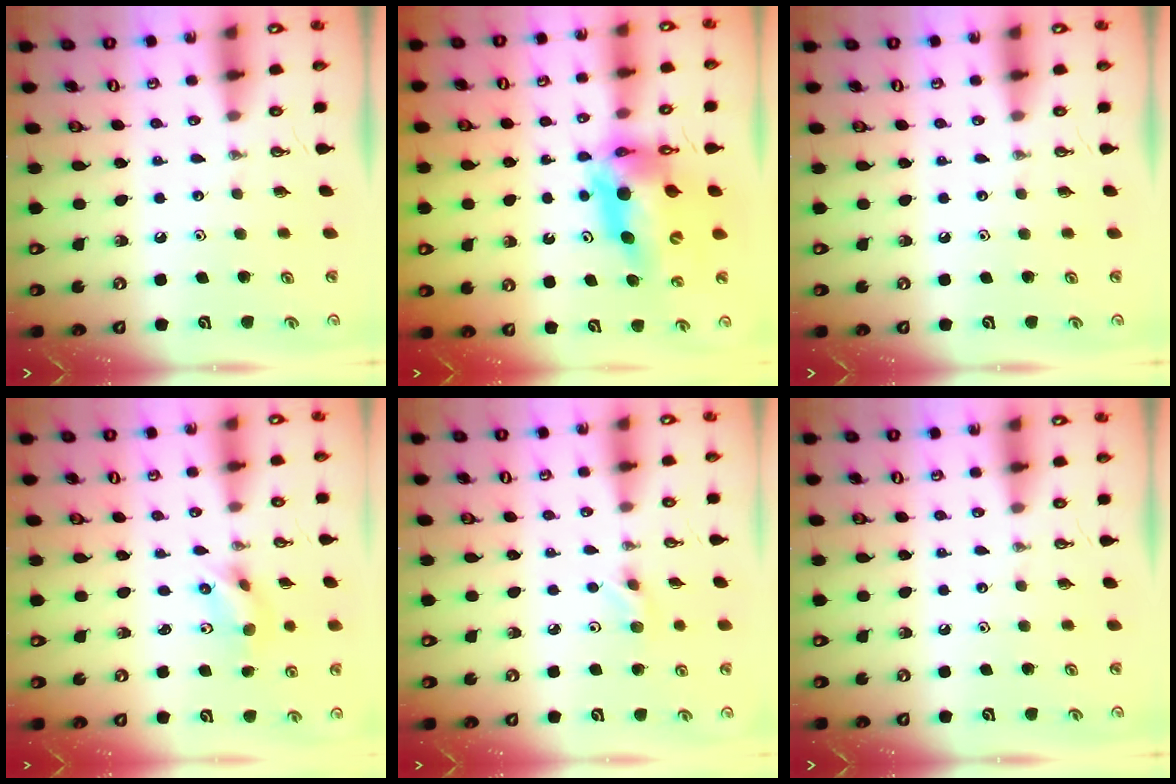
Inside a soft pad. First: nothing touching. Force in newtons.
{"total": 13.8, "press": 13.8, "slide": 1.2}
{"total": 0.0}
{"total": 6.3, "press": 2.7, "slide": 5.7}
{"total": 4.2, "press": 4.1, "slide": 0.9}
{"total": 0.0}